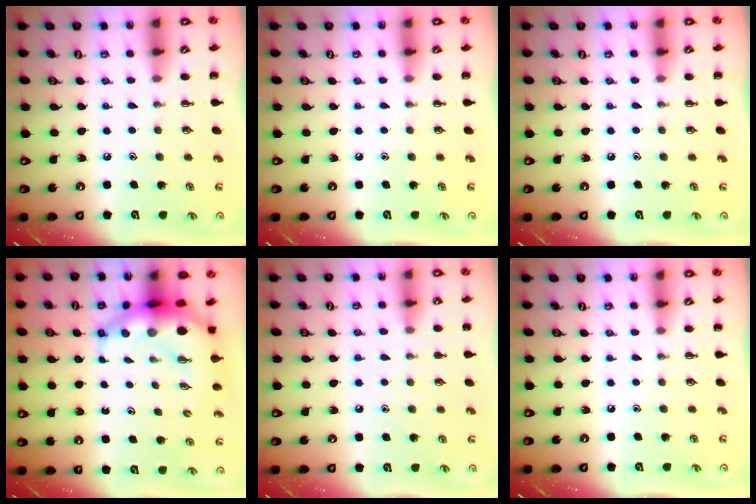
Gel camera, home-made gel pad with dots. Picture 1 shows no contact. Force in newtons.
{"total": 0.0}
{"total": 0.0}
{"total": 8.1, "press": 7.8, "slide": 2.1}
{"total": 6.6, "press": 6.3, "slide": 2.1}
{"total": 0.0}